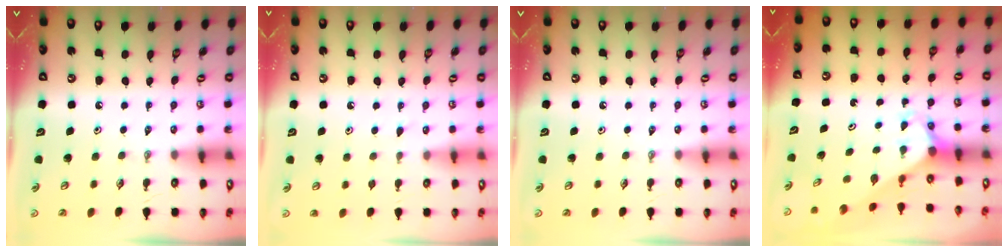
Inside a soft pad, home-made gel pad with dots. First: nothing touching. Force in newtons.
{"total": 6.2, "press": 6.1, "slide": 0.5}
{"total": 0.0}
{"total": 3.1, "press": 3.1, "slide": 0.2}